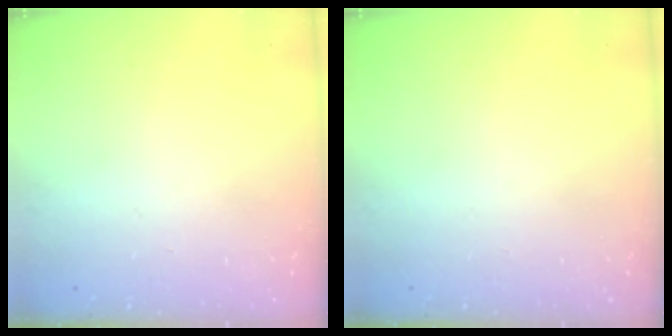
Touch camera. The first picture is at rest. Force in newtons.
{"total": 0.0}